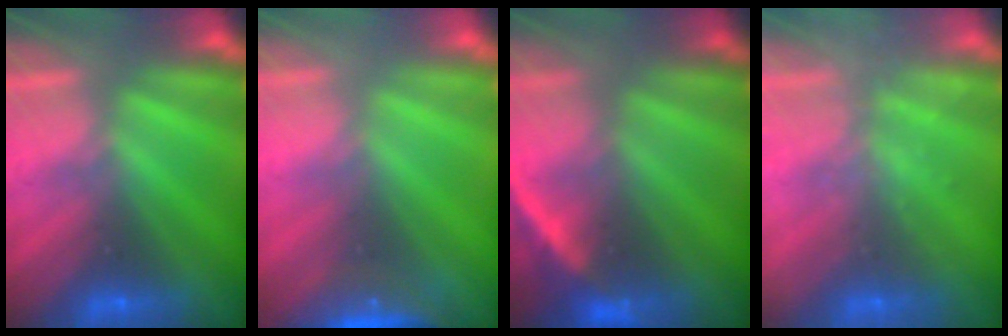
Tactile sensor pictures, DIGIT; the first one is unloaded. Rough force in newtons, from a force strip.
{"total": 7.5}
{"total": 2.2}
{"total": 1.7}